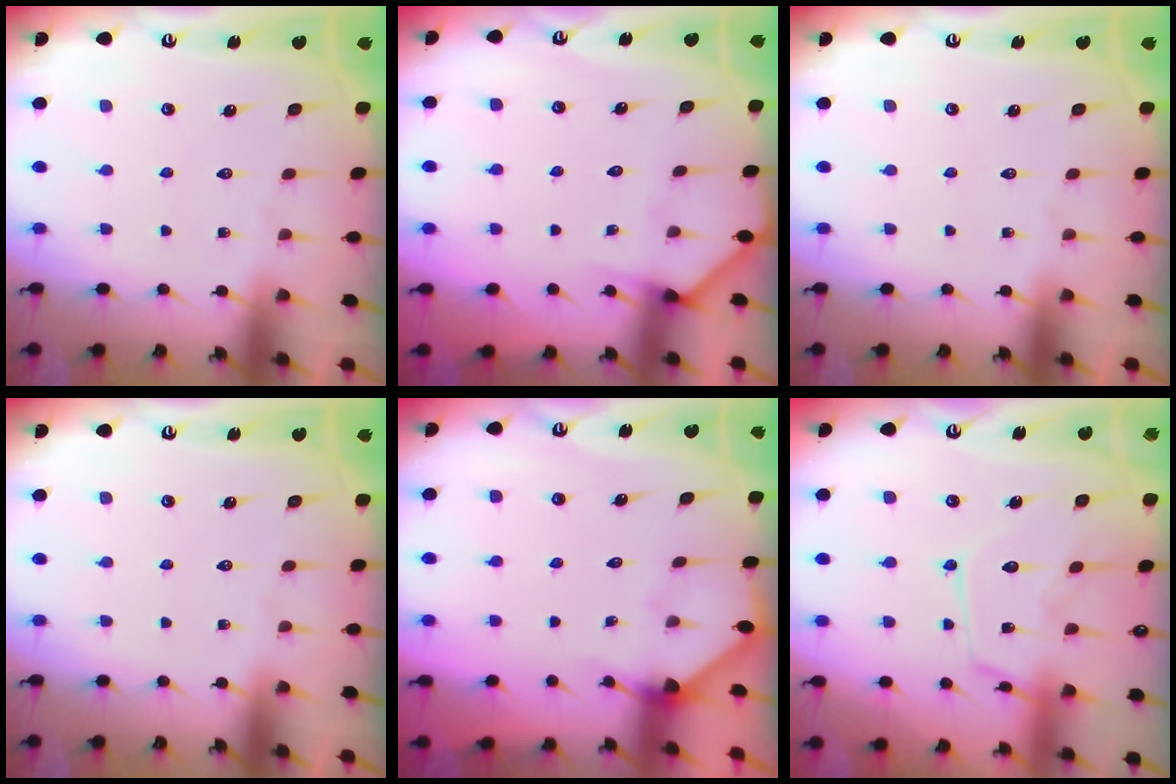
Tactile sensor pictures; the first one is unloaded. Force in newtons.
{"total": 4.8, "press": 4.8, "slide": 0.2}
{"total": 0.0}
{"total": 0.0}
{"total": 2.6, "press": 2.6, "slide": 0.4}
{"total": 12.8, "press": 12.7, "slide": 1.2}